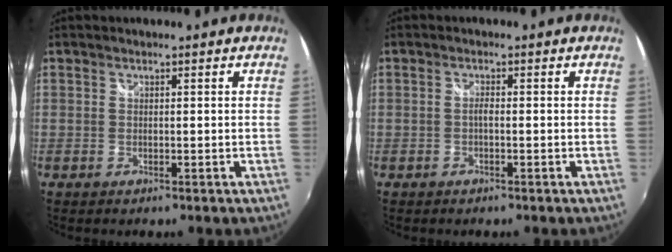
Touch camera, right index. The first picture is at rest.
{"total": 0.9, "force": [-0.3, 0.1, 0.9], "torque": [-0.019, 0.007, -0.004]}